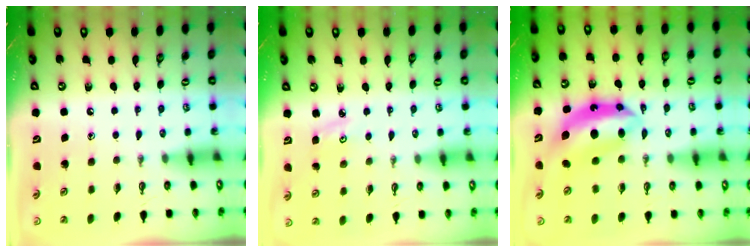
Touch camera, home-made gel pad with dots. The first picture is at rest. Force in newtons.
{"total": 3.0, "press": 2.9, "slide": 0.4}
{"total": 10.9, "press": 10.9, "slide": 0.8}